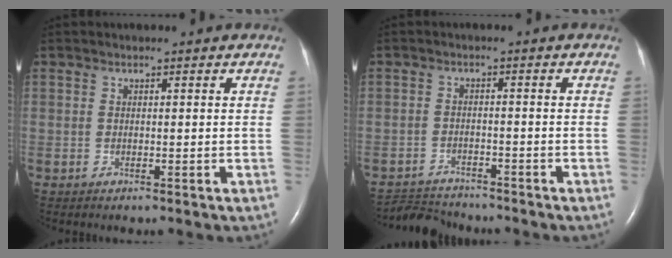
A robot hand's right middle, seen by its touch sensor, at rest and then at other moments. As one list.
[{"total": 4.7, "force": [-4.7, 0.4, -0.5], "torque": [0.004, -0.012, -0.082]}]